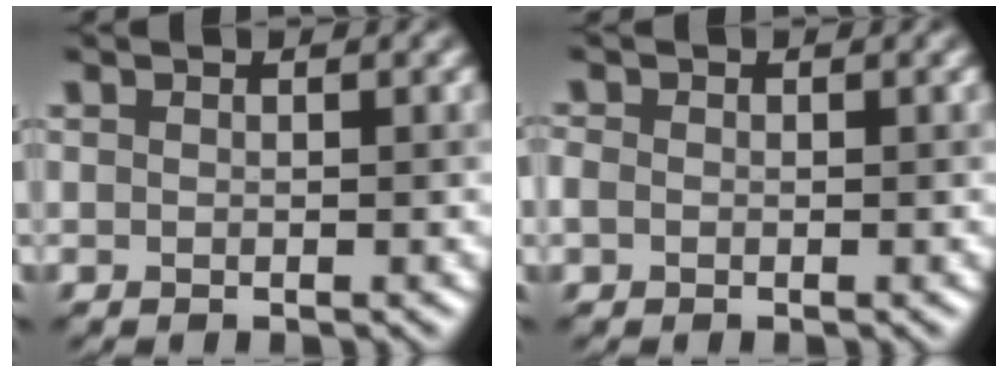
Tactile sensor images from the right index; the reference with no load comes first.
{"total": 0.9, "force": [-0.2, 0.8, 0.4], "torque": [-0.008, 0.000, -0.007]}